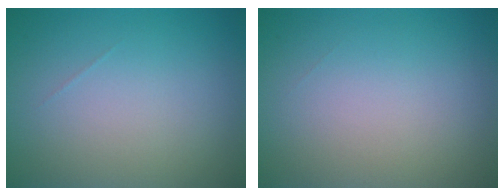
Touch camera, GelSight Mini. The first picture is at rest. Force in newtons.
{"total": 0.0}